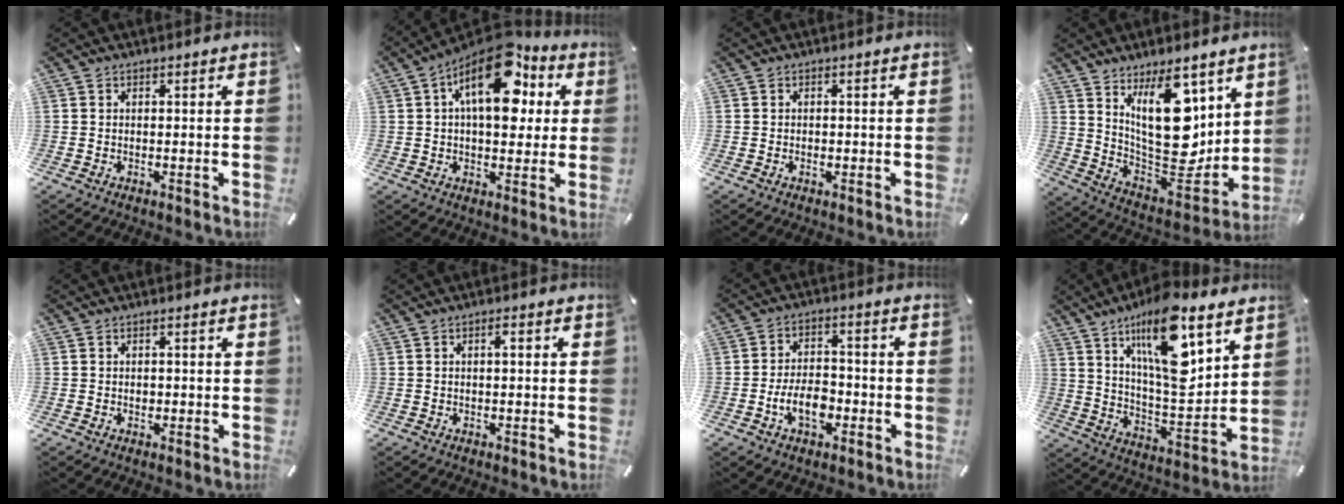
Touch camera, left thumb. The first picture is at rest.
{"total": 17.4, "force": [6.2, 9.4, 13.3], "torque": [-0.200, -0.027, 0.103]}
{"total": 0.9, "force": [-0.3, 0.6, 0.6], "torque": [-0.013, -0.001, -0.006]}
{"total": 20.5, "force": [8.2, 10.3, 15.7], "torque": [-0.264, -0.082, 0.149]}
{"total": 0.8, "force": [-0.1, 0.7, 0.3], "torque": [-0.006, 0.004, -0.003]}
{"total": 1.5, "force": [0.1, 0.5, 1.4], "torque": [-0.028, 0.006, -0.001]}
{"total": 8.3, "force": [-3.1, 5.1, 5.7], "torque": [-0.116, 0.016, -0.056]}
{"total": 19.3, "force": [11.5, 6.8, 14.0], "torque": [-0.241, -0.065, 0.183]}